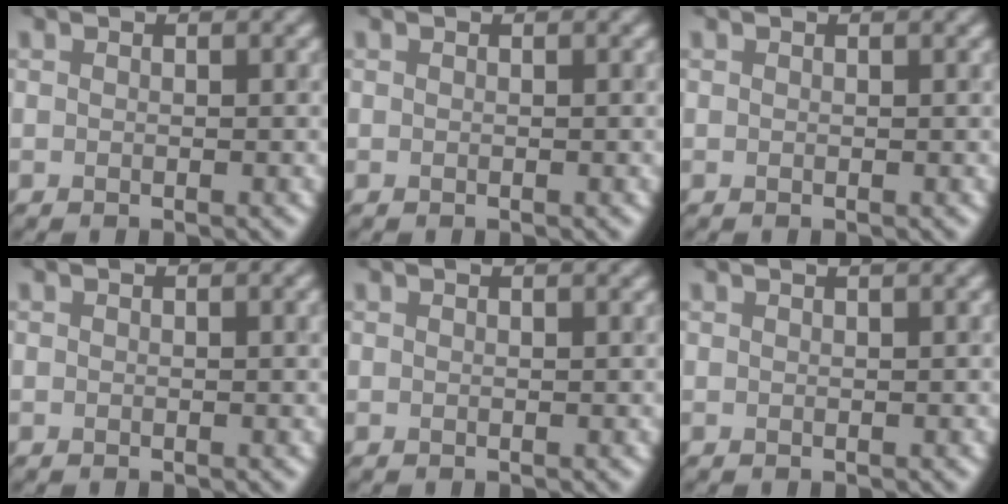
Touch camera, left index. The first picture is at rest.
{"total": 0.0}
{"total": 0.0}
{"total": 0.8, "force": [0.1, 0.4, 0.7], "torque": [-0.009, -0.002, 0.004]}
{"total": 0.5, "force": [0.4, 0.0, 0.3], "torque": [-0.005, -0.003, 0.003]}
{"total": 0.9, "force": [0.6, 0.0, 0.7], "torque": [-0.007, 0.000, 0.004]}